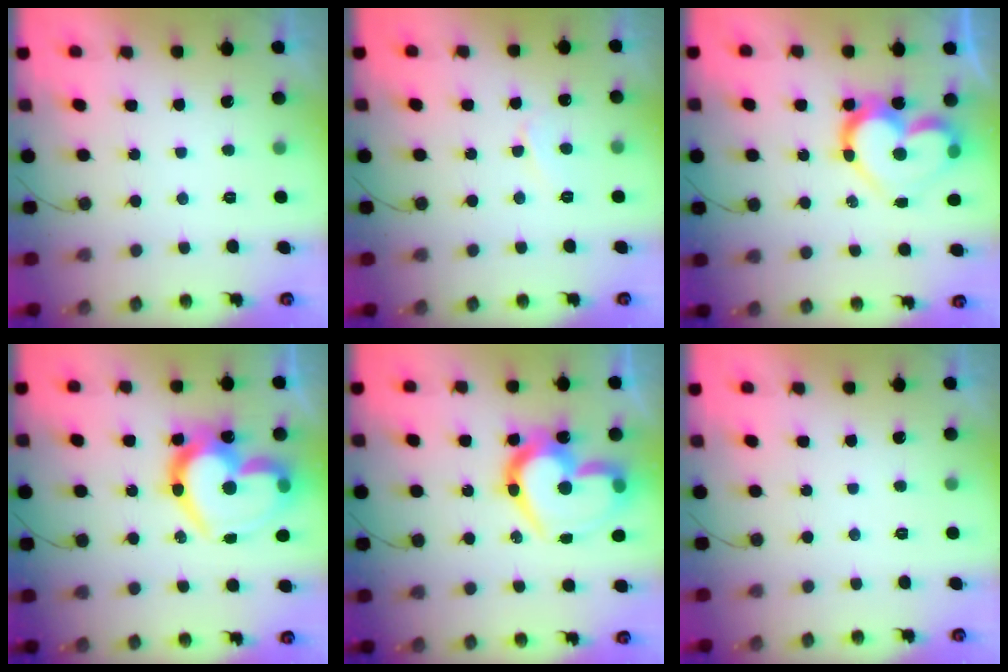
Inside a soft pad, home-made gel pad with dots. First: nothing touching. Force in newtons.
{"total": 4.2, "press": 4.2, "slide": 0.4}
{"total": 16.0, "press": 15.9, "slide": 1.4}
{"total": 25.9, "press": 25.8, "slide": 2.4}
{"total": 22.3, "press": 22.2, "slide": 1.7}
{"total": 0.0}